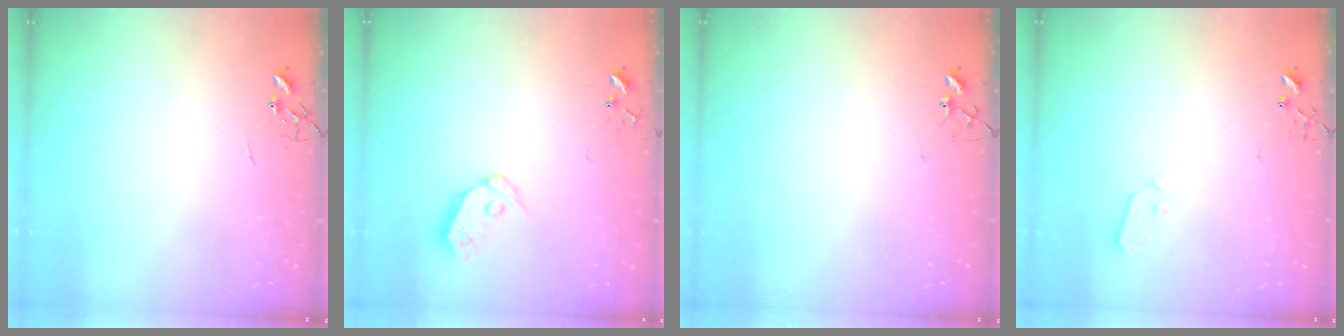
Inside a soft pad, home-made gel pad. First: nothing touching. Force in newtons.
{"total": 8.5, "press": 8.4, "slide": 0.9}
{"total": 2.9, "press": 2.9, "slide": 0.2}
{"total": 3.7, "press": 3.7, "slide": 0.6}